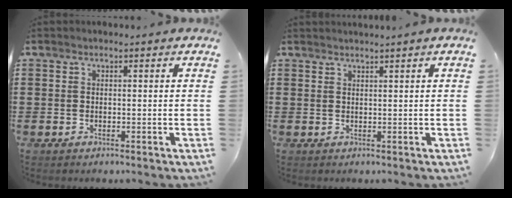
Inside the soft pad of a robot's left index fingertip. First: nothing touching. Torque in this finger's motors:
{"motor_torque": [0.35, -0.40, 0.28, 0.13]}